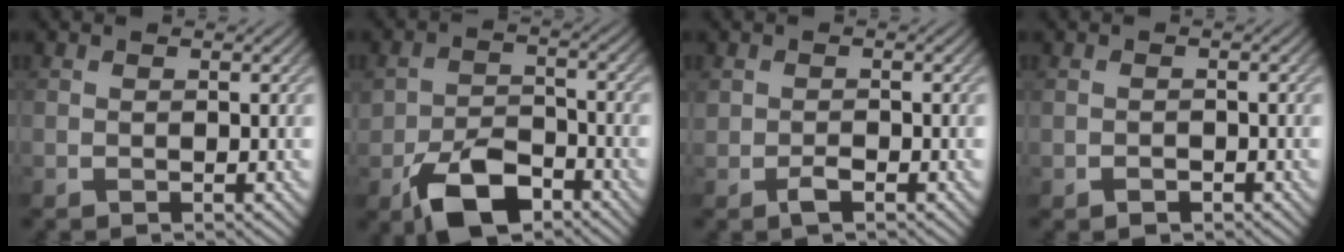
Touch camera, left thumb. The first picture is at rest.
{"total": 8.2, "force": [-4.9, 4.5, 4.8], "torque": [-0.091, -0.008, -0.091]}
{"total": 1.5, "force": [-0.8, 0.8, 0.9], "torque": [-0.020, -0.001, -0.015]}
{"total": 0.9, "force": [-0.6, 0.7, 0.3], "torque": [-0.005, -0.003, -0.011]}